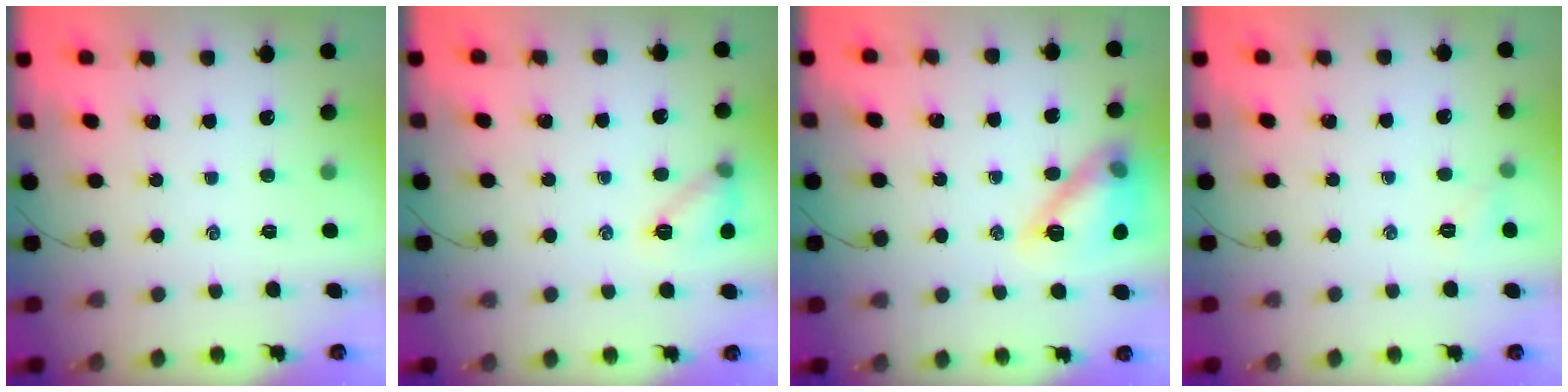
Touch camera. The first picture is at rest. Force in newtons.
{"total": 9.1, "press": 9.1, "slide": 0.6}
{"total": 15.3, "press": 15.2, "slide": 1.7}
{"total": 4.4, "press": 4.2, "slide": 1.4}